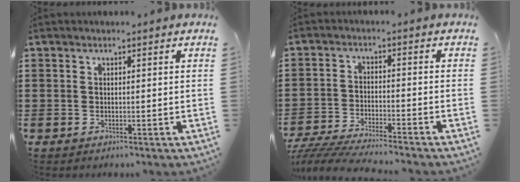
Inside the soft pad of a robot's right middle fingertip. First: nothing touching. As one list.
[{"total": 4.5, "force": [-4.4, 0.0, 1.1], "torque": [-0.035, -0.010, -0.092]}]